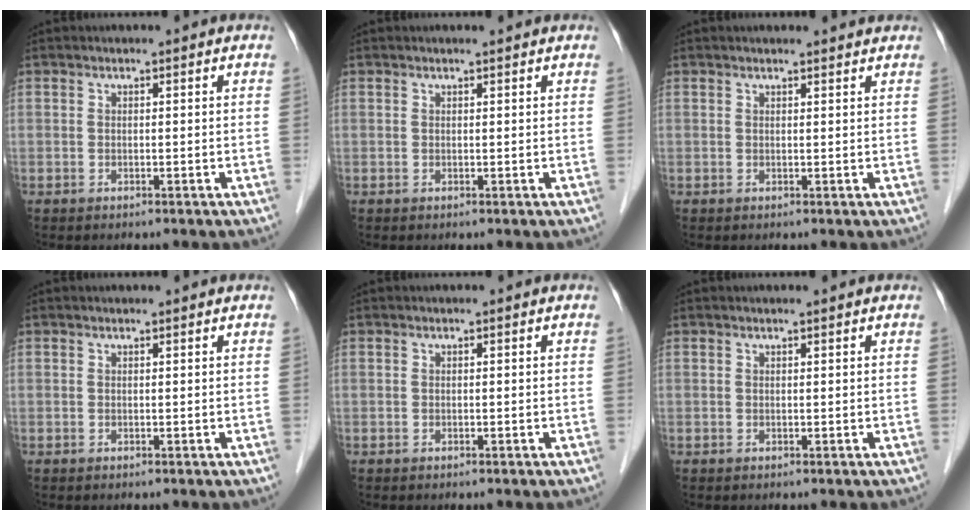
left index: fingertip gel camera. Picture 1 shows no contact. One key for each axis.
{"total": 1.0, "fx": 0.9, "fy": 0.0, "fz": 0.4, "tx": -0.009, "ty": 0.004, "tz": 0.015}
{"total": 3.0, "fx": 2.9, "fy": 0.2, "fz": 0.7, "tx": -0.013, "ty": 0.008, "tz": 0.031}
{"total": 1.0, "fx": 0.9, "fy": 0.0, "fz": 0.2, "tx": -0.008, "ty": 0.009, "tz": 0.014}
{"total": 0.0}
{"total": 0.8, "fx": 0.7, "fy": 0.0, "fz": 0.4, "tx": -0.009, "ty": 0.004, "tz": 0.013}